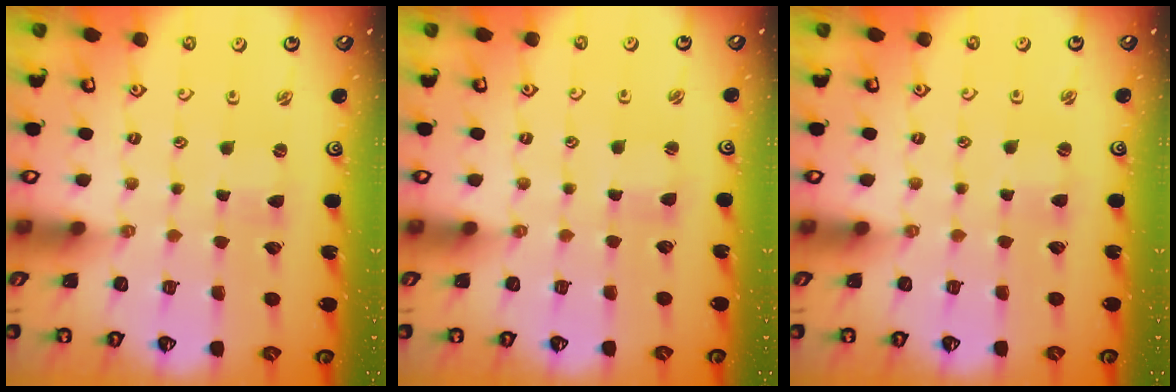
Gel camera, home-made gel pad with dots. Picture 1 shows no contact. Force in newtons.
{"total": 1.2, "press": 1.1, "slide": 0.3}
{"total": 1.0, "press": 1.0, "slide": 0.1}